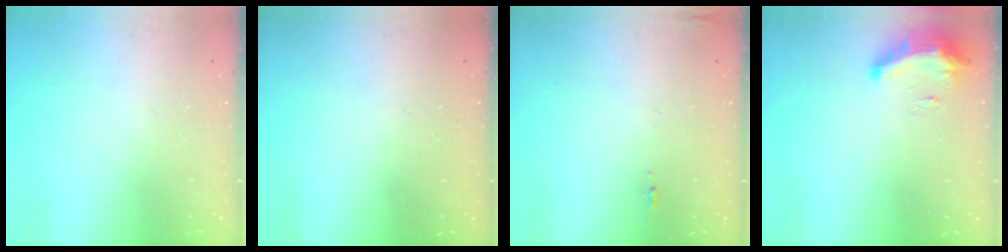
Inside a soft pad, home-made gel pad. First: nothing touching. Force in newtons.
{"total": 0.9, "press": 0.0, "slide": 0.9}
{"total": 5.6, "press": 5.3, "slide": 1.8}
{"total": 8.8, "press": 8.7, "slide": 0.8}